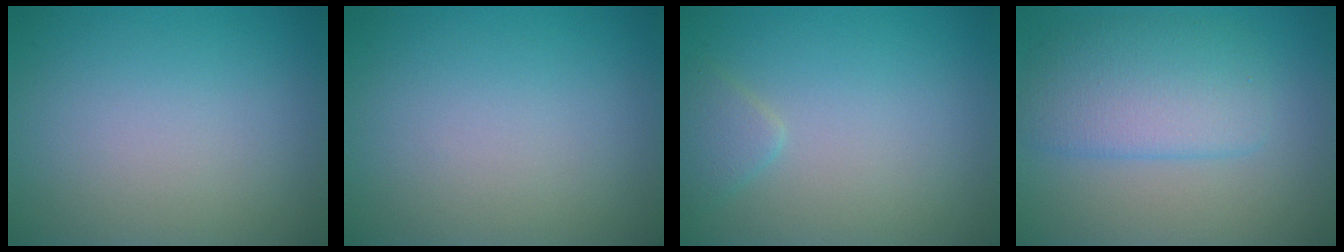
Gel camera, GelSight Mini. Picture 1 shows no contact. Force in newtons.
{"total": 0.0}
{"total": 1.4, "press": 1.4, "slide": 0.1}
{"total": 4.8, "press": 4.8, "slide": 0.1}